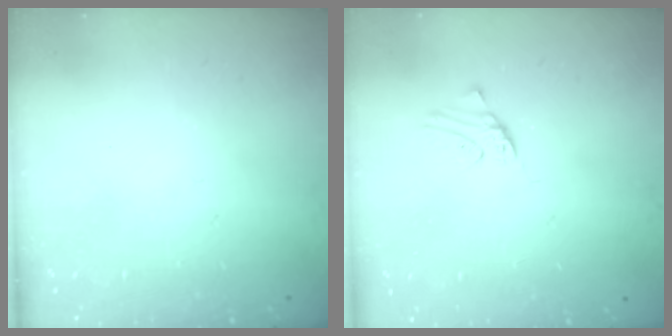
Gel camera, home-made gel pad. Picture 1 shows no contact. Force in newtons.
{"total": 0.0}